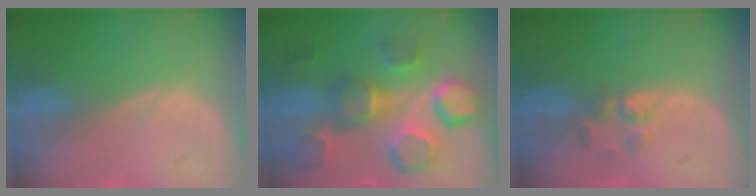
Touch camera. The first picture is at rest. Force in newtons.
{"total": 11.6, "press": 10.9, "slide": 4.0}
{"total": 2.6, "press": 2.4, "slide": 0.9}